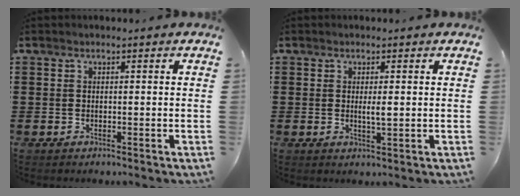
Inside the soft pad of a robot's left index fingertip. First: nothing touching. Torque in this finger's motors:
{"motor_torque": [0.55, -0.04, 0.10, 0.03]}